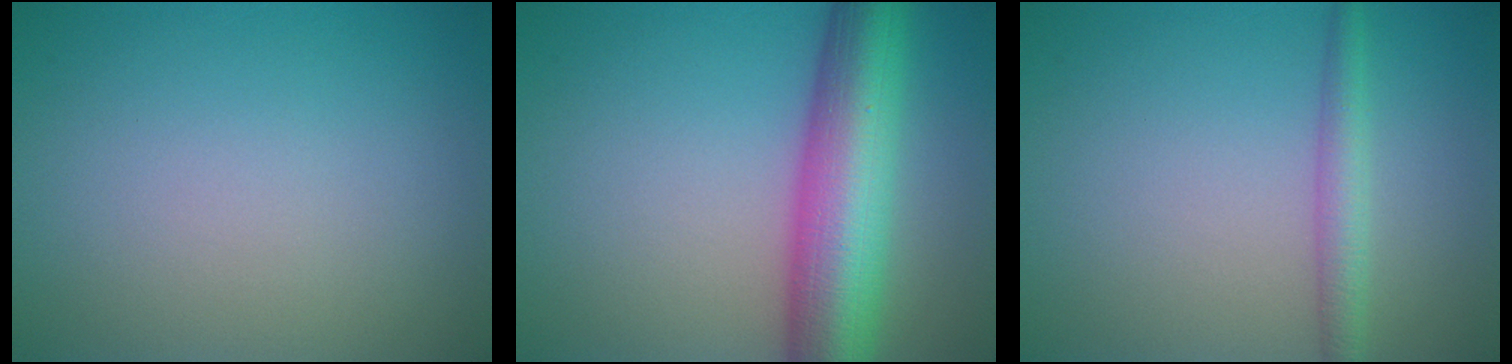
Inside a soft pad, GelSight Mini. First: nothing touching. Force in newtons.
{"total": 10.2, "press": 10.2, "slide": 0.3}
{"total": 2.3, "press": 2.3, "slide": 0.1}